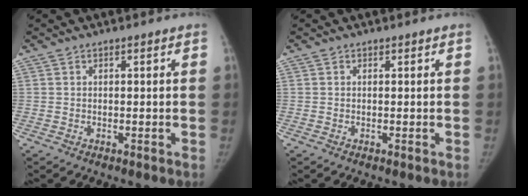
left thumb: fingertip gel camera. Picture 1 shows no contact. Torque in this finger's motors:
{"motor_torque": [0.03, -0.01, 0.07, -0.04, 0.05]}